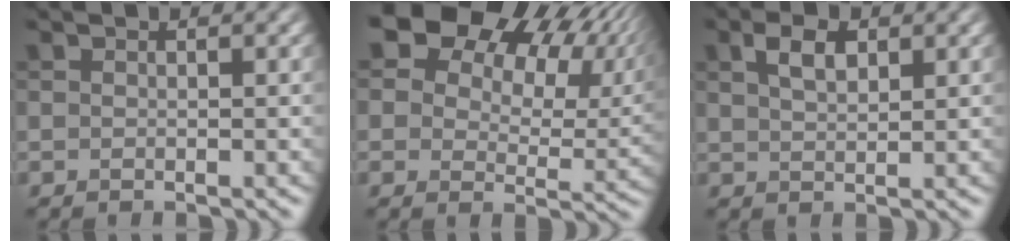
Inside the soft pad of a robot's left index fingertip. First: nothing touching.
{"total": 16.5, "force": [8.5, 10.6, 9.3], "torque": [-0.145, 0.044, 0.149]}
{"total": 2.7, "force": [1.3, 1.3, 2.0], "torque": [-0.040, 0.005, 0.027]}